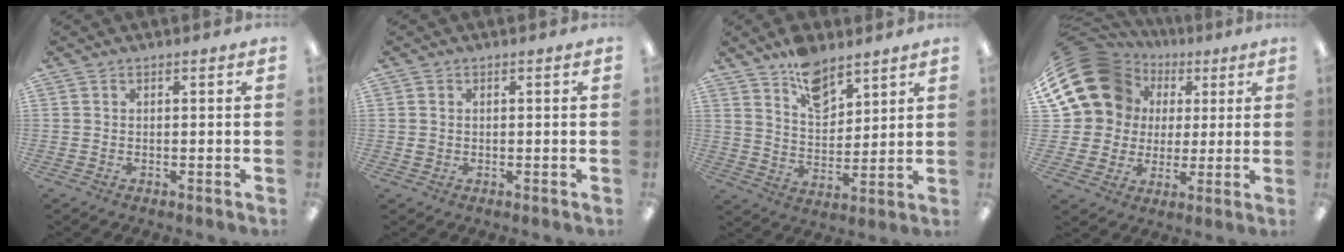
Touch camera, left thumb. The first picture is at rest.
{"total": 0.9, "force": [0.0, 0.9, 0.2], "torque": [-0.005, 0.005, -0.002]}
{"total": 10.1, "force": [7.5, 5.2, 4.3], "torque": [-0.061, -0.046, 0.135]}
{"total": 20.2, "force": [7.3, 16.7, 8.7], "torque": [-0.188, -0.029, 0.153]}